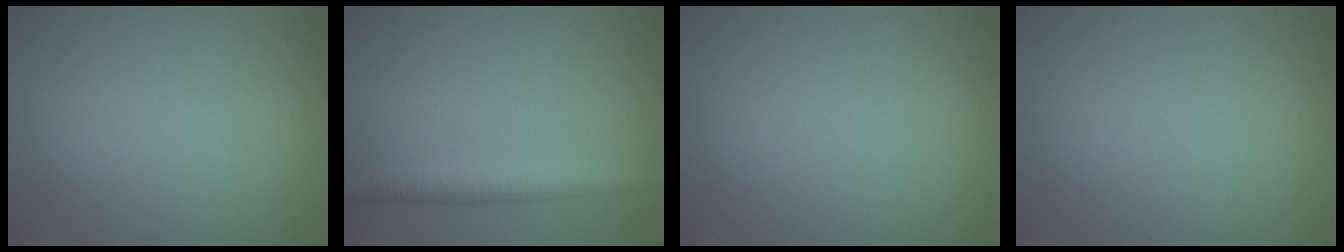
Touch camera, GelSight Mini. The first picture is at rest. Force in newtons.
{"total": 4.0, "press": 4.0, "slide": 0.1}
{"total": 0.0}
{"total": 0.0}